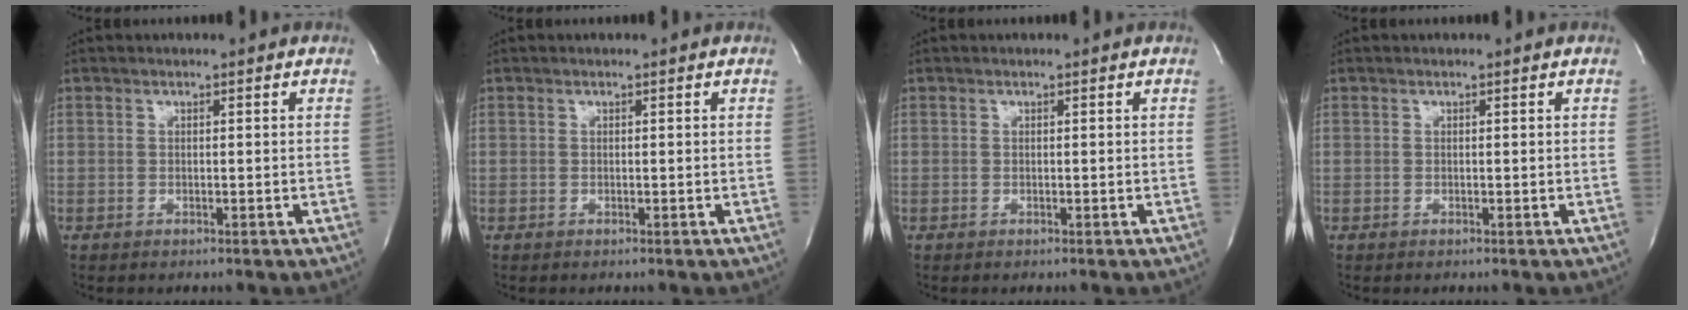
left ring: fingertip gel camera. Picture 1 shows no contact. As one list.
[{"total": 0.0}, {"total": 0.0}, {"total": 0.0}]